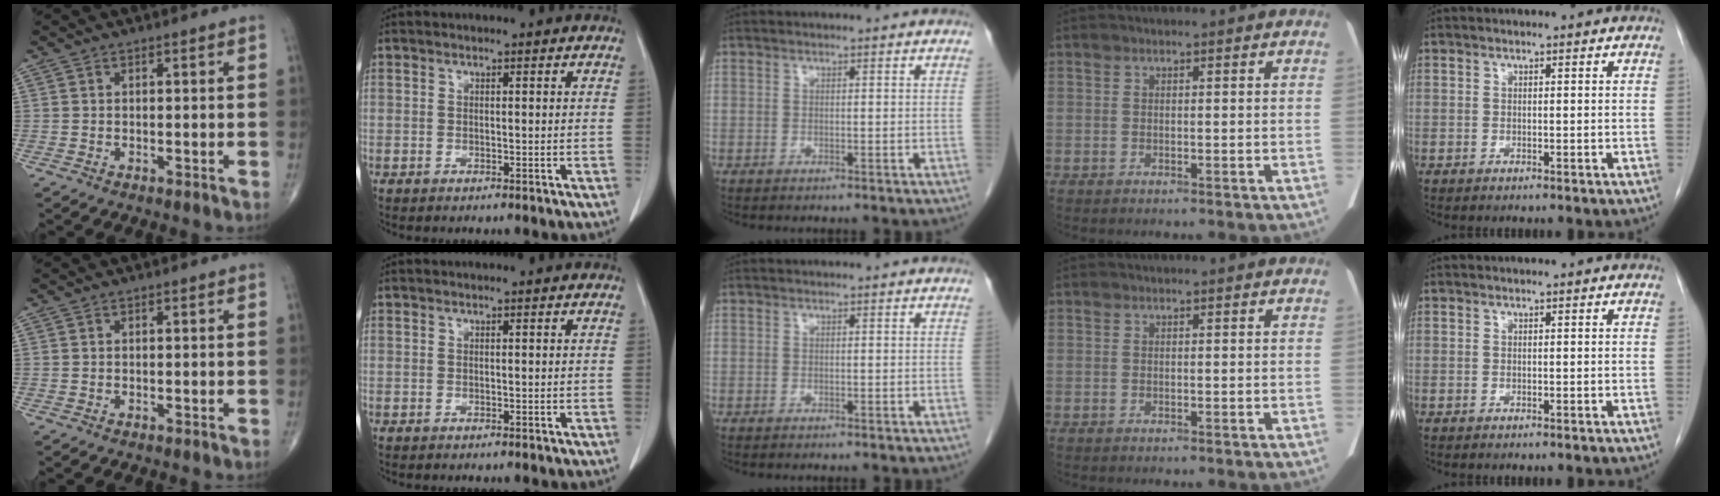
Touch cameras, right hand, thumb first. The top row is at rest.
{}